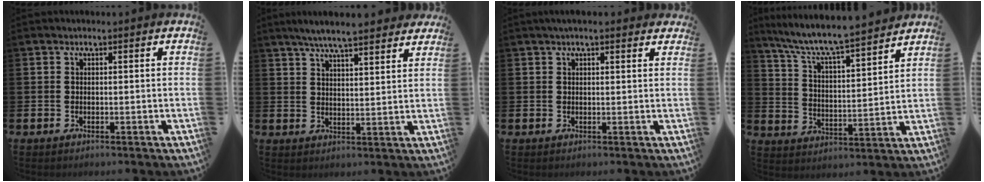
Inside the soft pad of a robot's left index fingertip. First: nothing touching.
{"total": 6.0, "force": [5.6, 0.4, 2.1], "torque": [-0.055, -0.023, 0.100]}
{"total": 1.9, "force": [1.6, 0.4, 1.0], "torque": [-0.019, 0.003, 0.028]}
{"total": 7.9, "force": [7.3, 0.5, 2.8], "torque": [-0.089, -0.056, 0.126]}